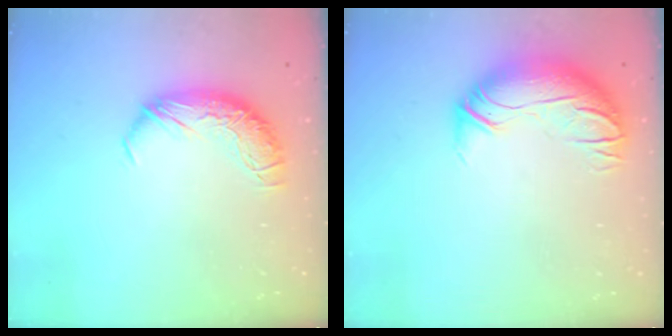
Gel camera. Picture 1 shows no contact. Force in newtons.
{"total": 3.0, "press": 0.4, "slide": 2.9}